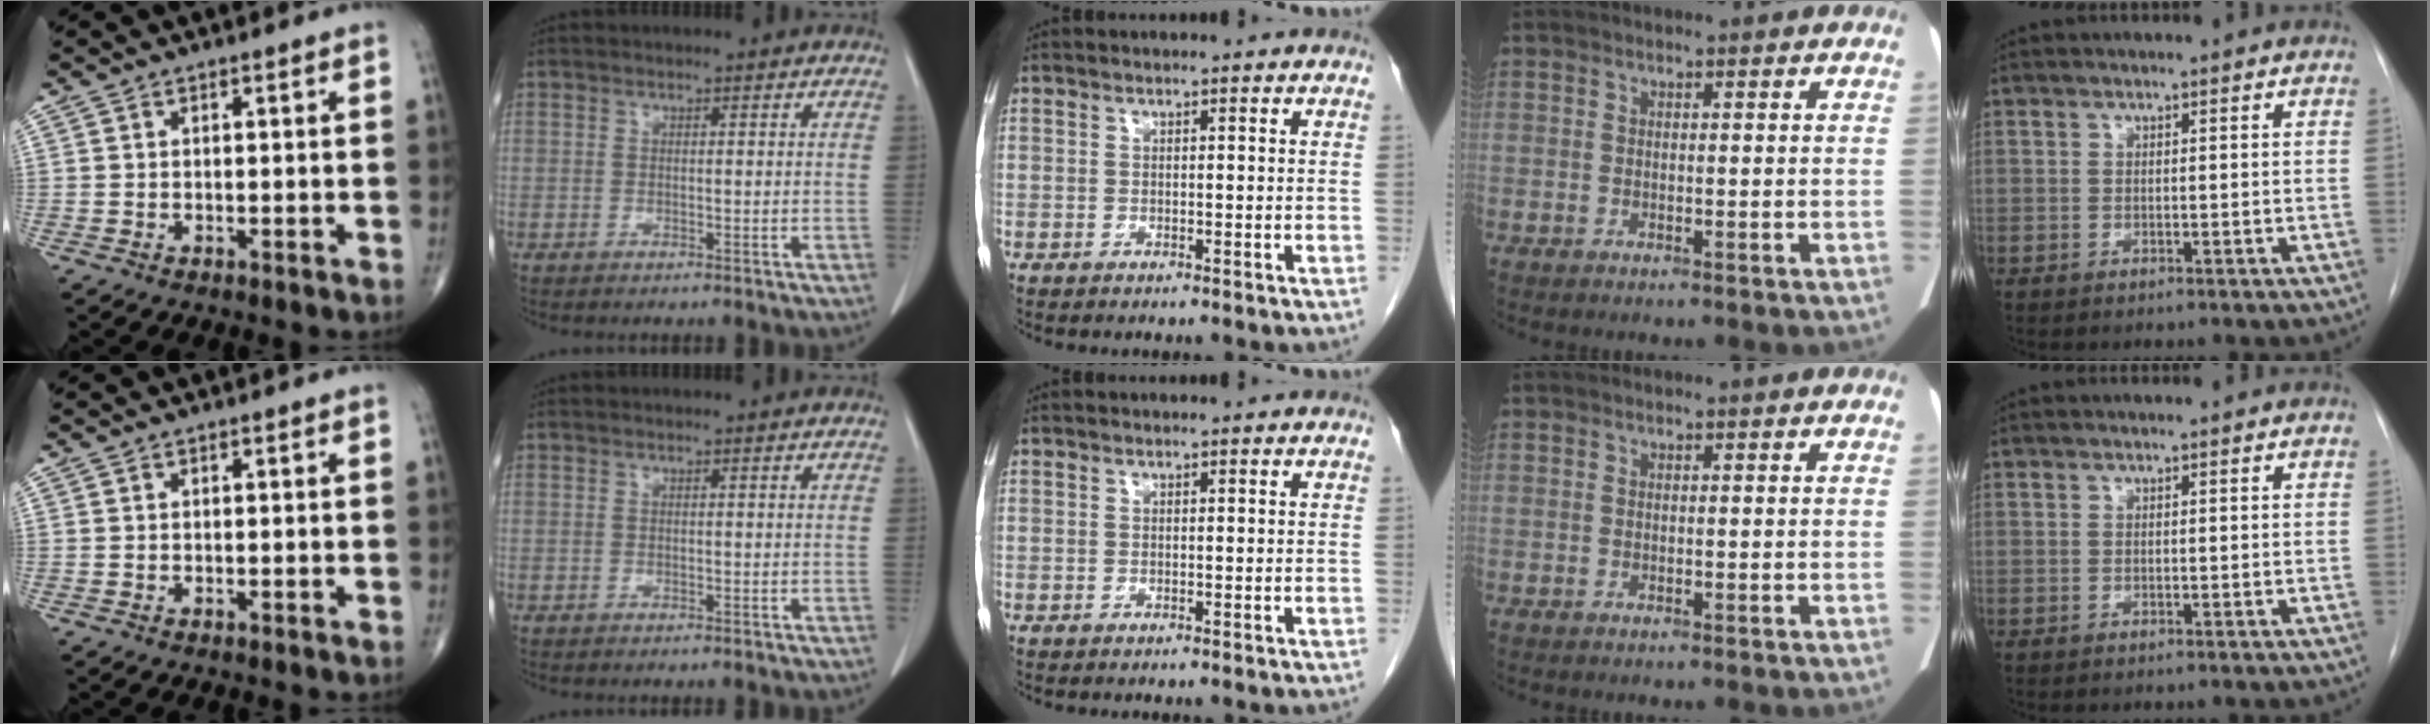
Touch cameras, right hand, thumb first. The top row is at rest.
{}